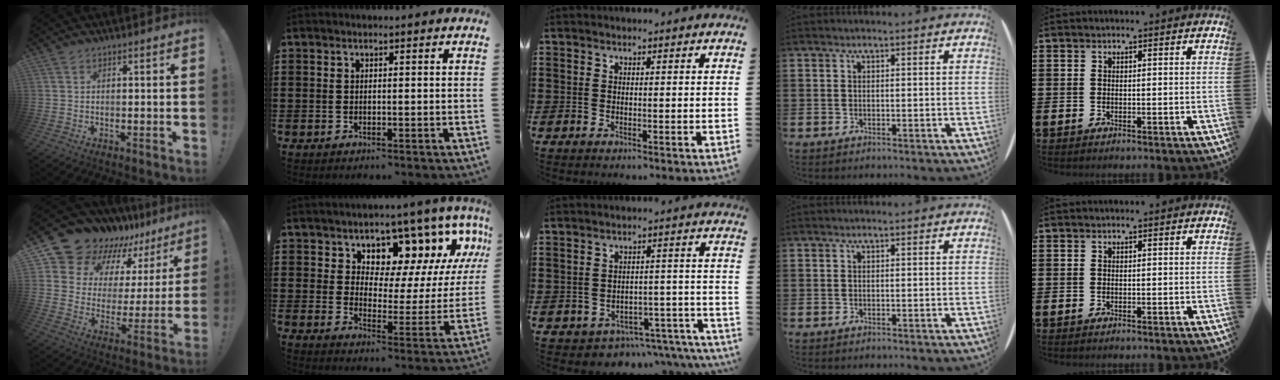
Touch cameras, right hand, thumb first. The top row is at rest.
{"thumb": {"total": 16.8, "force": [14.7, 7.7, 2.7], "torque": [-0.064, -0.123, 0.285]}, "index": {"total": 7.1, "force": [6.0, 3.5, 1.5], "torque": [-0.049, -0.061, 0.101]}, "middle": {"total": 3.7, "force": [-3.6, 0.9, 0.3], "torque": [-0.015, 0.008, -0.078]}}